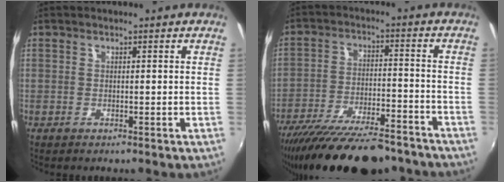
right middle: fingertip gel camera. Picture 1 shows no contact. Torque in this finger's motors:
{"motor_torque": [1.17, -0.97, 0.40, 0.21]}